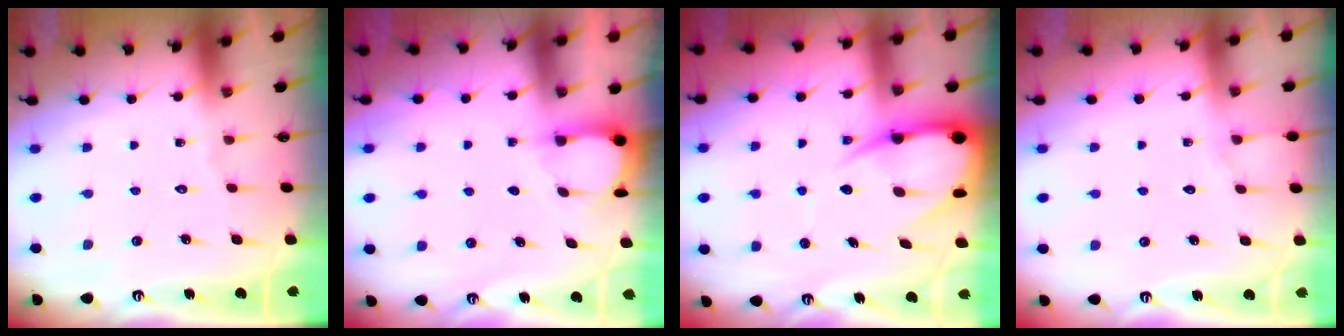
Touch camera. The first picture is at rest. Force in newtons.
{"total": 3.2, "press": 3.2, "slide": 0.3}
{"total": 11.1, "press": 11.0, "slide": 1.2}
{"total": 3.4, "press": 3.4, "slide": 0.6}